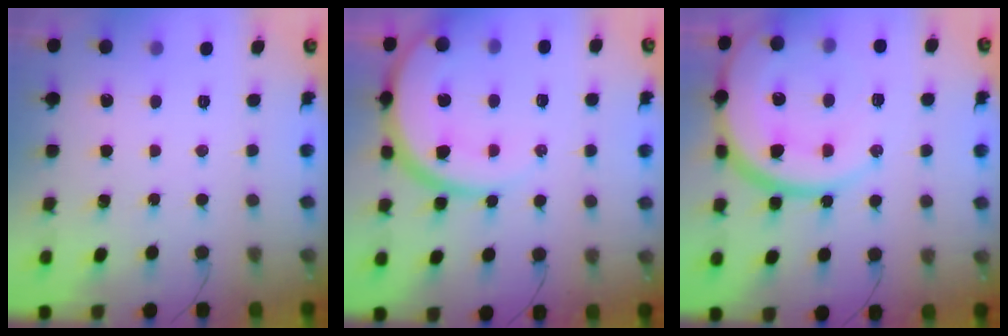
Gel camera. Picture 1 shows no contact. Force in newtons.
{"total": 13.9, "press": 13.8, "slide": 1.4}
{"total": 25.1, "press": 24.6, "slide": 4.7}